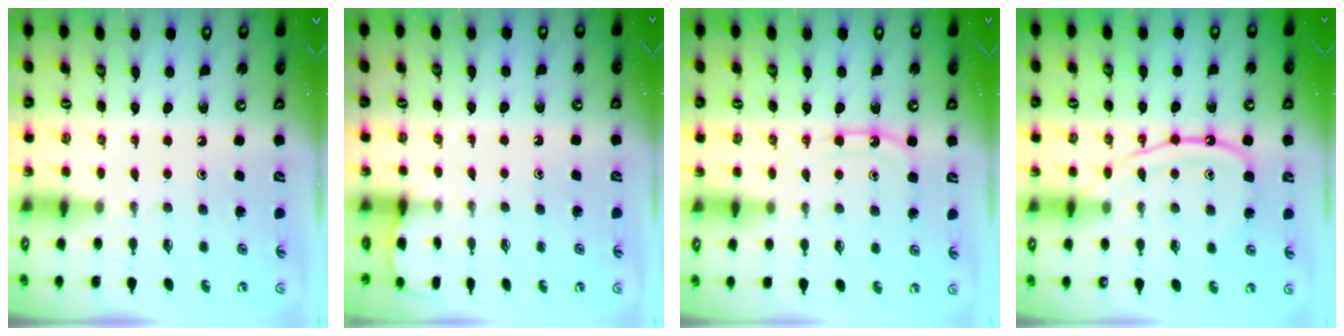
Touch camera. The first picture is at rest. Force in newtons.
{"total": 2.2, "press": 2.2, "slide": 0.2}
{"total": 8.2, "press": 8.1, "slide": 0.9}
{"total": 12.9, "press": 12.8, "slide": 1.4}